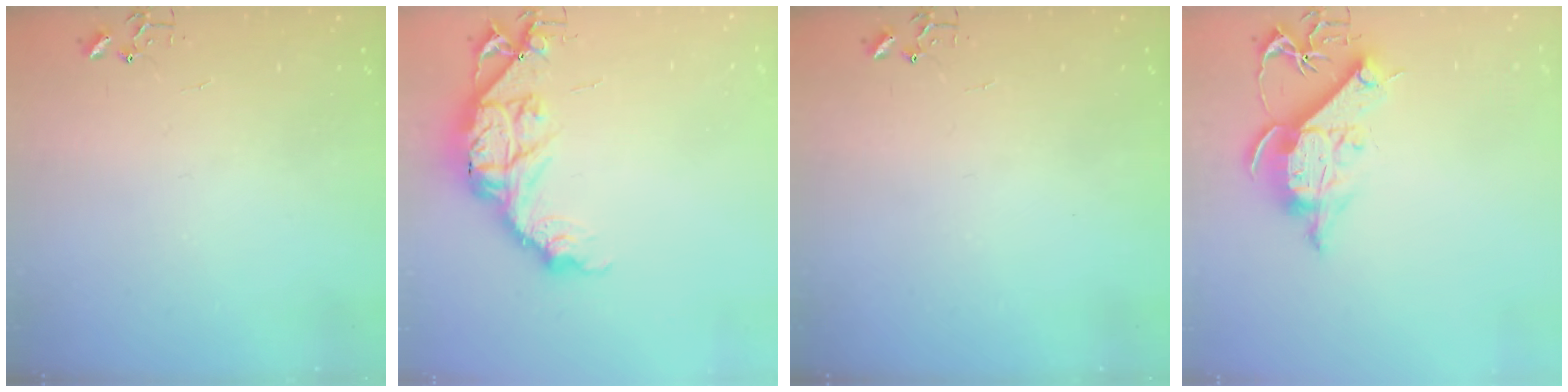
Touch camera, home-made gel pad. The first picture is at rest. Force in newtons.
{"total": 14.5, "press": 14.4, "slide": 1.0}
{"total": 0.0}
{"total": 11.0, "press": 11.0, "slide": 1.4}